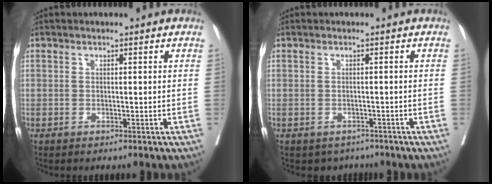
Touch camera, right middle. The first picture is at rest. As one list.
[{"total": 3.5, "force": [-2.8, 1.9, 0.7], "torque": [-0.007, 0.008, -0.035]}]